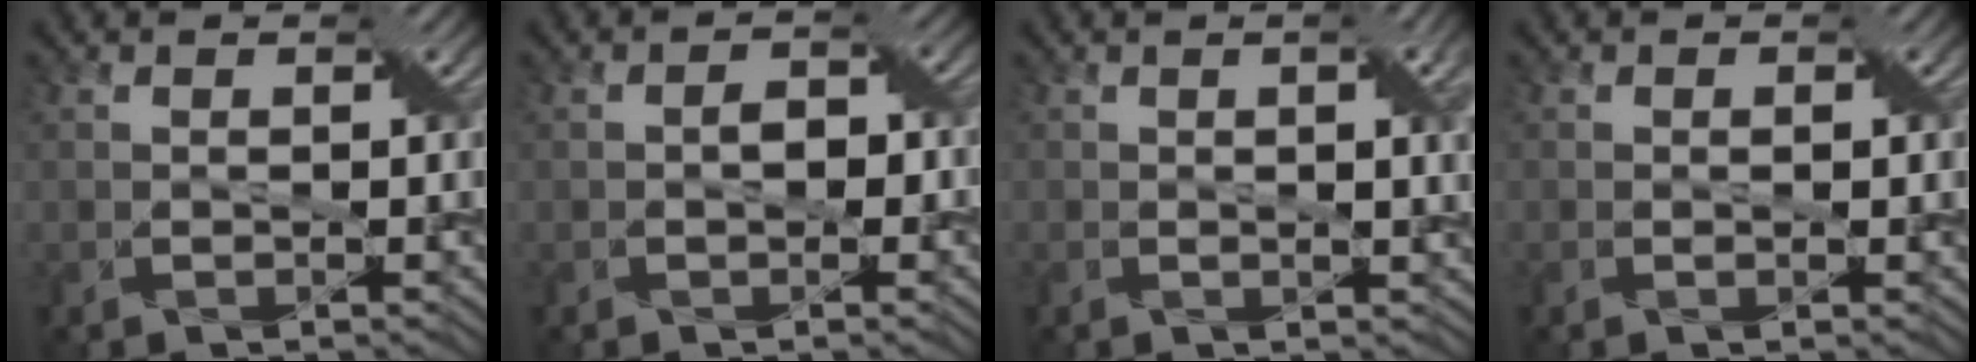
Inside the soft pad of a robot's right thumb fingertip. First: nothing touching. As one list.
[{"total": 2.0, "force": [-0.6, 1.2, 1.4], "torque": [-0.023, -0.001, -0.014]}, {"total": 4.8, "force": [1.0, 1.1, 4.6], "torque": [-0.069, 0.005, 0.012]}, {"total": 0.7, "force": [-0.1, 0.2, 0.7], "torque": [-0.007, -0.001, -0.004]}]